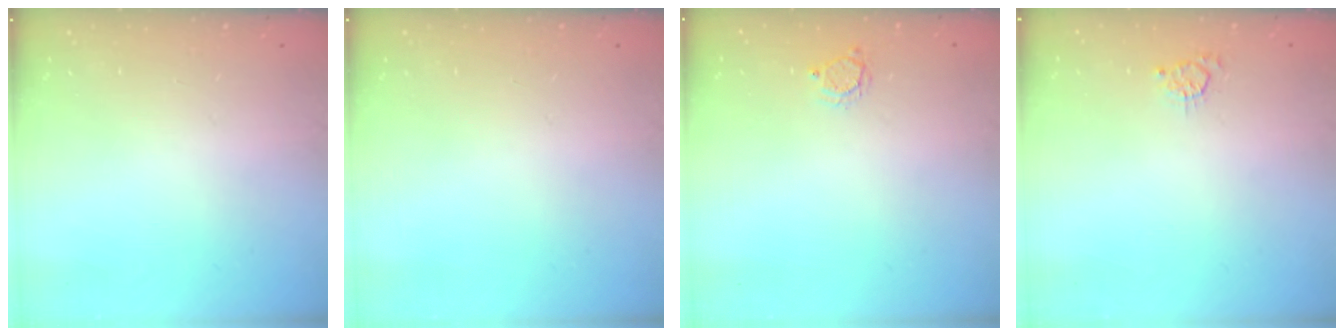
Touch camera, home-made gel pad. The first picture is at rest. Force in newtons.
{"total": 0.0}
{"total": 3.0, "press": 3.0, "slide": 0.3}
{"total": 2.5, "press": 2.5, "slide": 0.3}